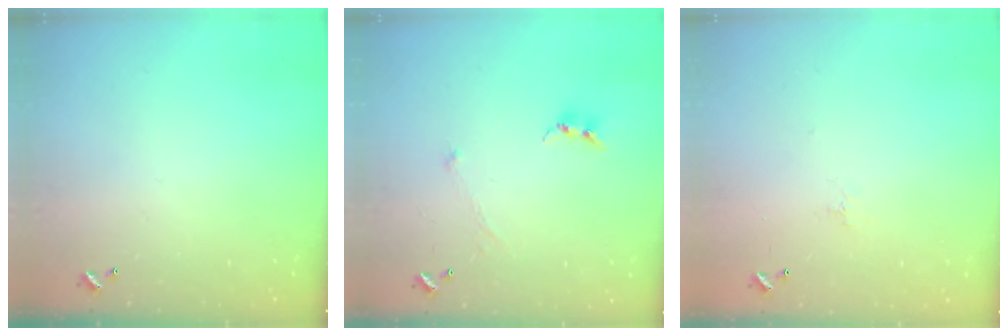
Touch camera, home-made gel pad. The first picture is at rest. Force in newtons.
{"total": 0.6, "press": 0.4, "slide": 0.4}
{"total": 6.9, "press": 6.9, "slide": 0.5}